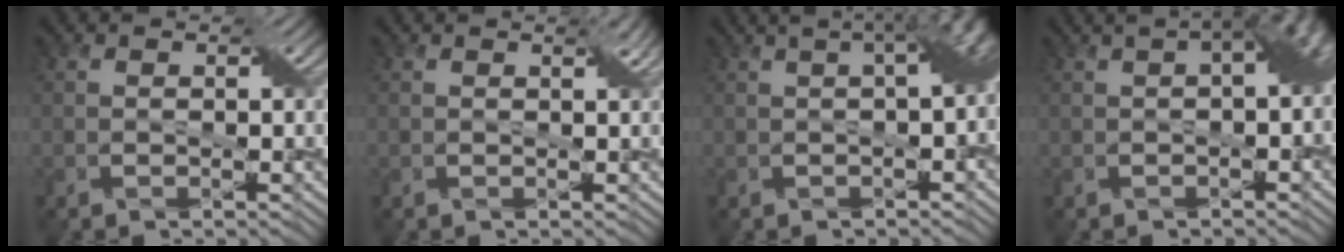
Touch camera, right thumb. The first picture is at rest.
{"total": 0.7, "force": [0.5, 0.0, 0.5], "torque": [-0.010, 0.003, 0.008]}
{"total": 7.4, "force": [1.0, 2.4, 6.9], "torque": [-0.062, 0.026, 0.009]}
{"total": 6.5, "force": [0.9, 2.4, 6.0], "torque": [-0.061, 0.018, 0.011]}